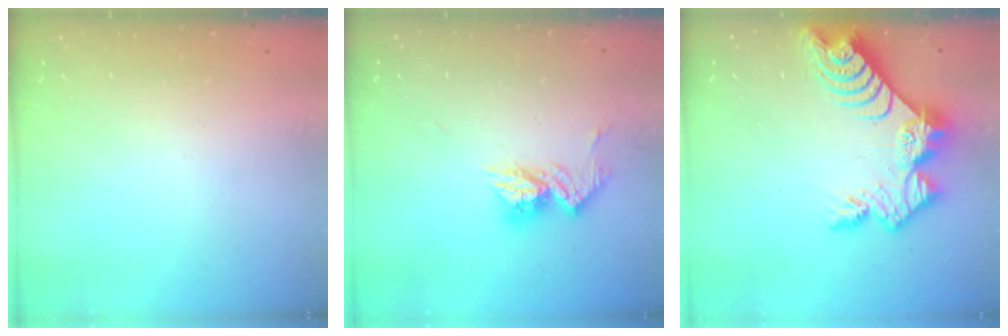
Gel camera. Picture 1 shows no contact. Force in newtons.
{"total": 10.8, "press": 10.8, "slide": 1.0}
{"total": 12.8, "press": 12.7, "slide": 1.1}